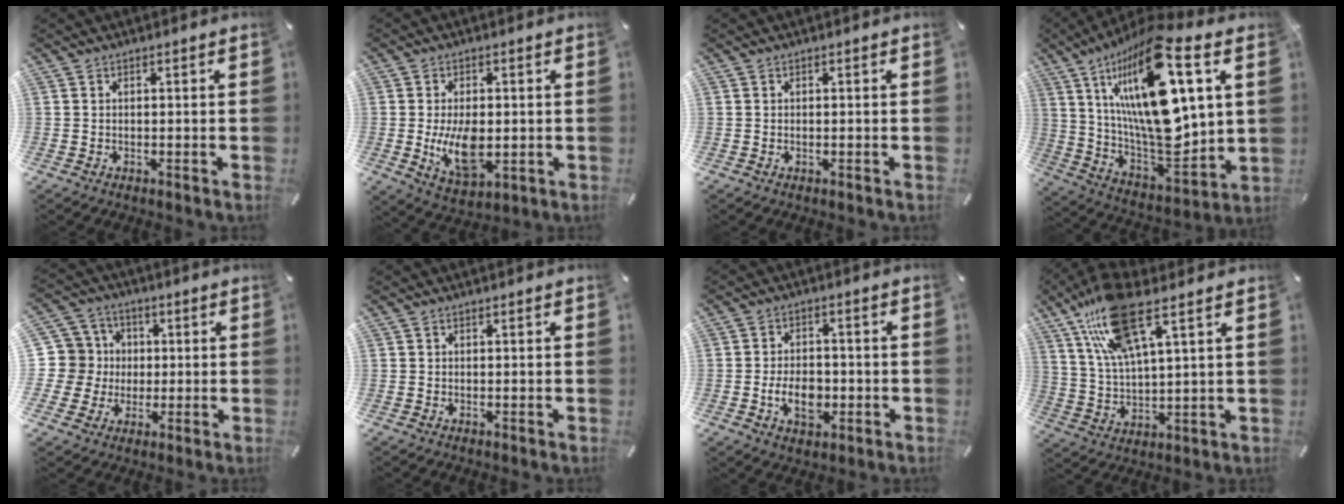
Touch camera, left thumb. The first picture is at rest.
{"total": 10.5, "force": [-1.0, 6.1, 8.5], "torque": [-0.163, -0.017, -0.017]}
{"total": 0.0}
{"total": 27.8, "force": [9.8, 10.0, 24.0], "torque": [-0.472, -0.075, 0.157]}
{"total": 10.8, "force": [0.2, 10.7, 1.4], "torque": [-0.049, 0.003, 0.008]}
{"total": 0.0}
{"total": 7.7, "force": [-1.7, 5.3, 5.3], "torque": [-0.107, 0.002, -0.032]}
{"total": 18.0, "force": [11.0, 5.6, 13.2], "torque": [-0.270, -0.034, 0.188]}